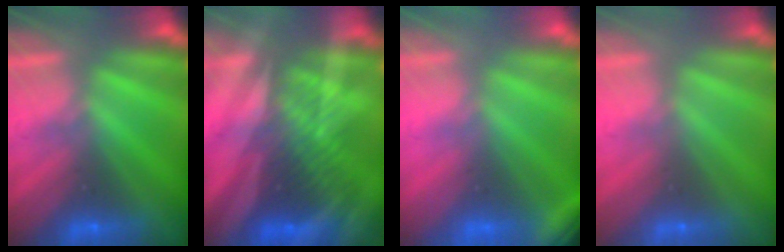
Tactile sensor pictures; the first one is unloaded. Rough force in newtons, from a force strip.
{"total": 2.8}
{"total": 2.9}
{"total": 2.8}